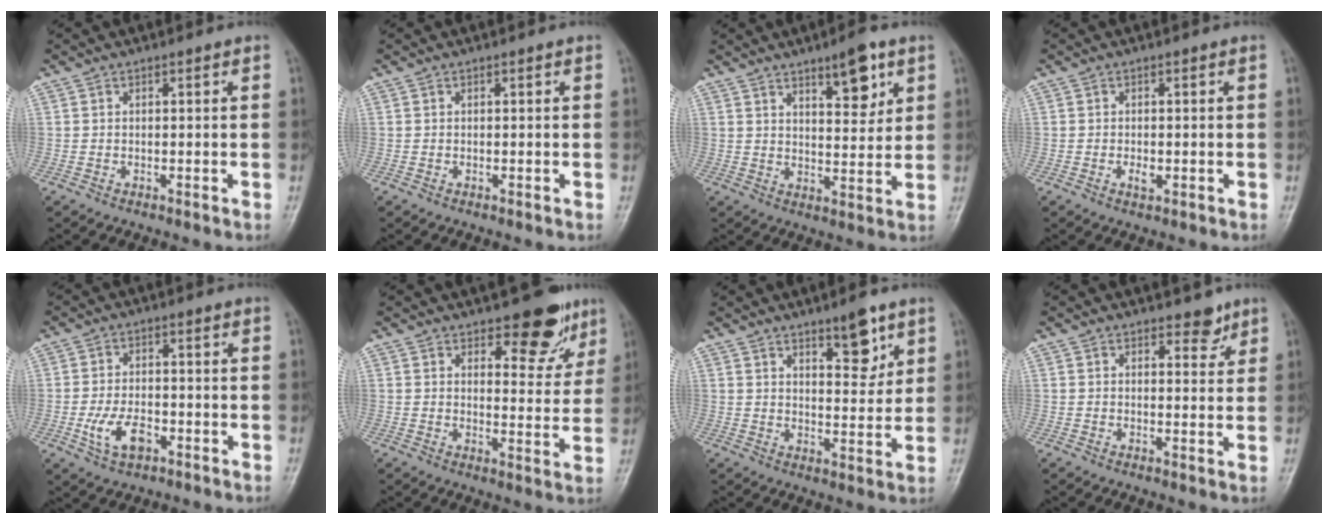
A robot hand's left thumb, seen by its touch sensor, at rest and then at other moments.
{"total": 0.0}
{"total": 8.4, "force": [5.0, 2.9, 6.2], "torque": [-0.072, -0.031, 0.074]}
{"total": 1.7, "force": [-0.4, 0.9, 1.3], "torque": [-0.022, -0.001, -0.006]}
{"total": 6.5, "force": [-2.4, 3.7, 4.8], "torque": [-0.091, 0.010, -0.044]}
{"total": 9.4, "force": [6.4, 4.3, 5.5], "torque": [-0.032, -0.039, 0.087]}
{"total": 7.7, "force": [4.8, 2.7, 5.4], "torque": [-0.058, -0.034, 0.072]}
{"total": 3.1, "force": [2.3, 1.6, 1.3], "torque": [0.002, -0.014, 0.031]}